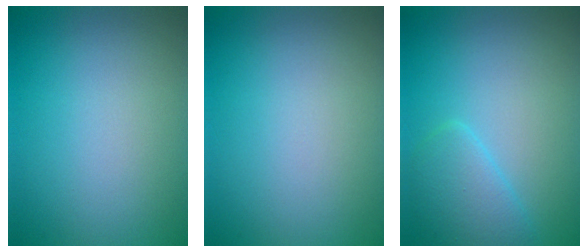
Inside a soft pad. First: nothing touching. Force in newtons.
{"total": 0.0}
{"total": 2.8, "press": 2.8, "slide": 0.2}